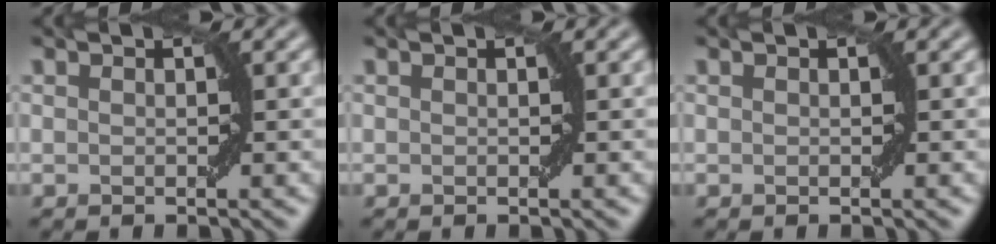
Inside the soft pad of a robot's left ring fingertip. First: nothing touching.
{"total": 0.0}
{"total": 0.0}